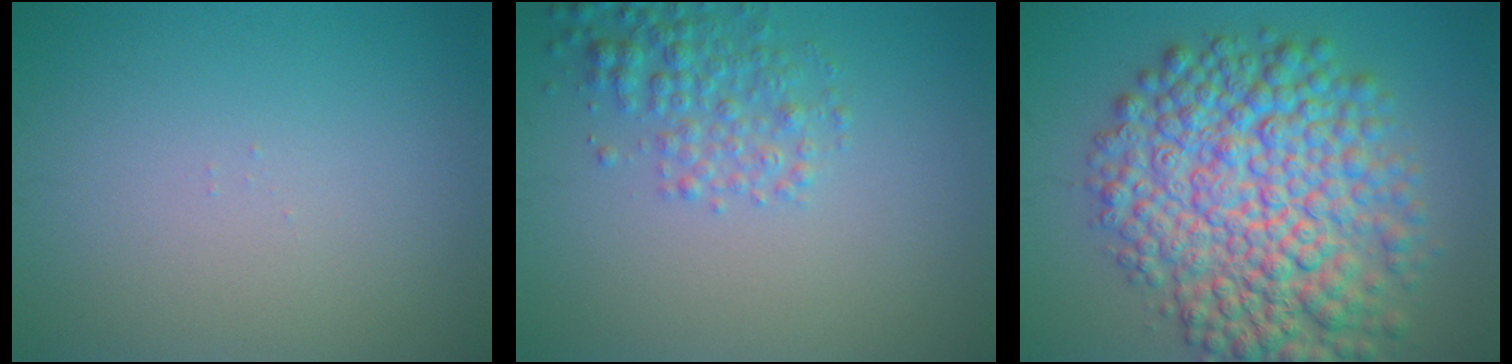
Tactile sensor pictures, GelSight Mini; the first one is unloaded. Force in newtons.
{"total": 3.1, "press": 3.1, "slide": 0.1}
{"total": 11.9, "press": 11.9, "slide": 0.2}